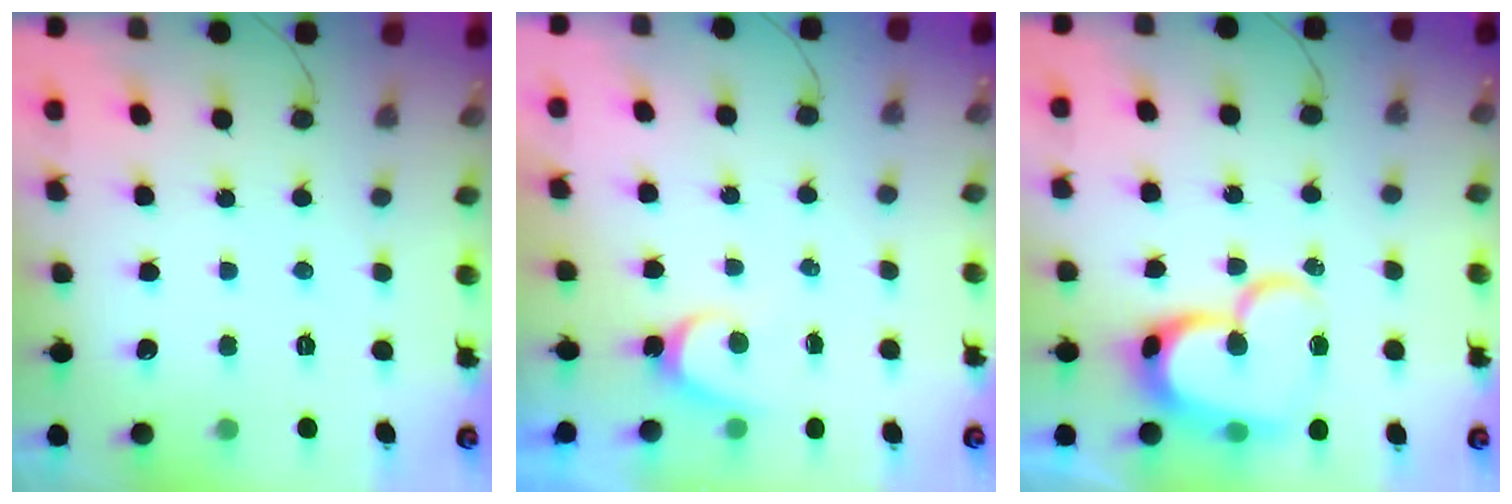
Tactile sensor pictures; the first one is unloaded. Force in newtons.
{"total": 3.5, "press": 3.5, "slide": 0.3}
{"total": 18.4, "press": 18.3, "slide": 1.9}